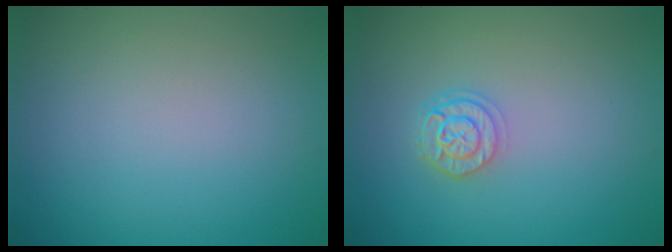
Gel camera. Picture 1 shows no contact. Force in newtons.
{"total": 2.4, "press": 2.0, "slide": 1.3}